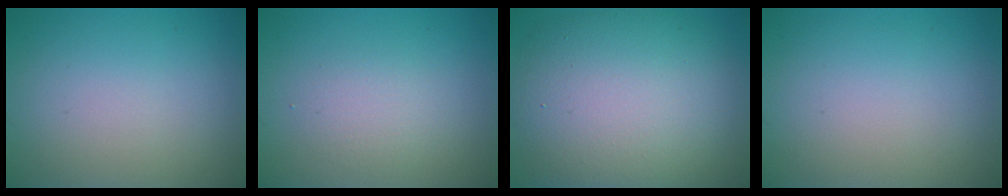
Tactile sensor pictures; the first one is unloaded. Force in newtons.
{"total": 1.9, "press": 1.9, "slide": 0.2}
{"total": 12.7, "press": 12.6, "slide": 0.8}
{"total": 0.0}